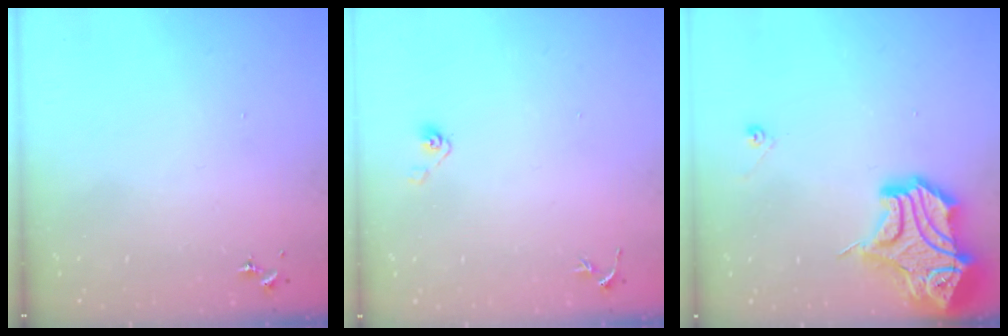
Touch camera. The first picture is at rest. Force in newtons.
{"total": 3.9, "press": 3.3, "slide": 2.0}
{"total": 17.4, "press": 17.2, "slide": 2.4}